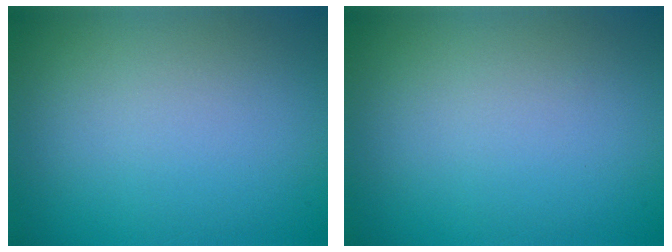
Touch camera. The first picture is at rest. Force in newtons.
{"total": 0.0}